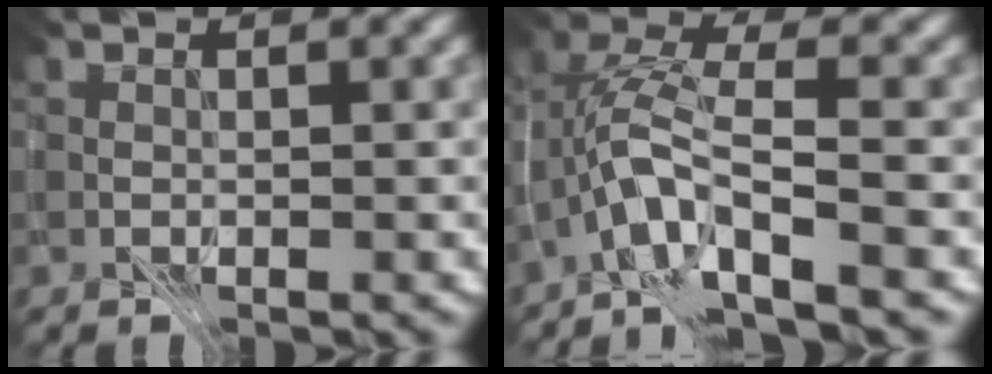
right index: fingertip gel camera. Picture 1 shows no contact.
{"total": 6.2, "force": [-2.4, 1.9, 5.5], "torque": [-0.108, 0.014, -0.052]}